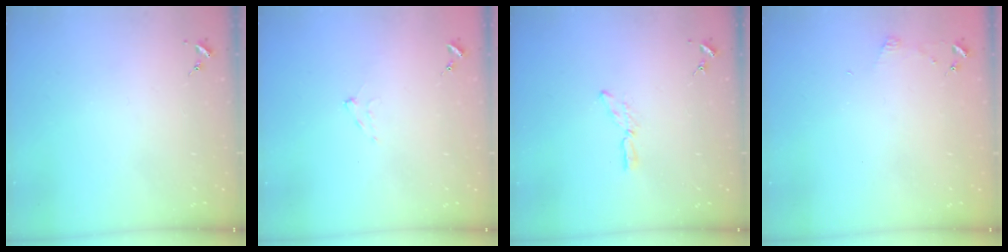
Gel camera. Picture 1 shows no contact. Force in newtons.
{"total": 6.0, "press": 6.0, "slide": 0.6}
{"total": 6.9, "press": 6.9, "slide": 0.4}
{"total": 3.6, "press": 3.6, "slide": 0.4}